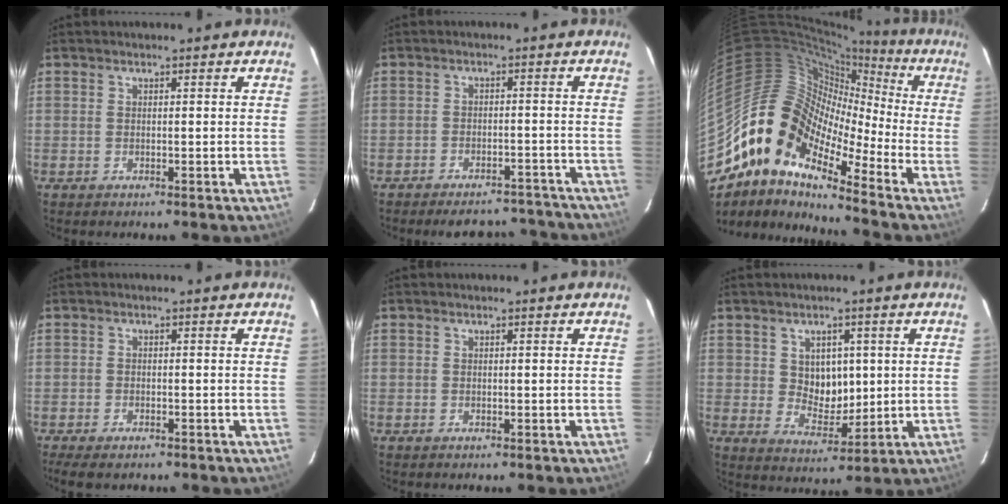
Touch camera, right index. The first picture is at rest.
{"total": 13.2, "force": [-11.7, 4.8, 3.6], "torque": [-0.082, 0.024, -0.137]}
{"total": 12.8, "force": [-7.0, 7.1, 8.1], "torque": [-0.113, 0.014, -0.157]}
{"total": 5.4, "force": [-4.2, 2.0, 2.8], "torque": [-0.073, -0.018, -0.072]}
{"total": 0.0}
{"total": 6.7, "force": [1.5, 5.4, 3.6], "torque": [-0.057, 0.002, 0.036]}